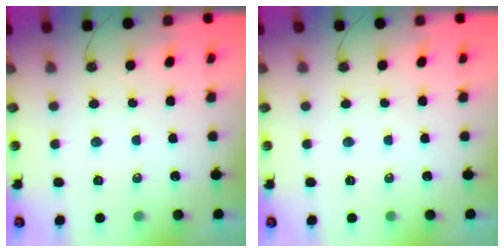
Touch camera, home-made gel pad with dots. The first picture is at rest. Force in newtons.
{"total": 0.0}